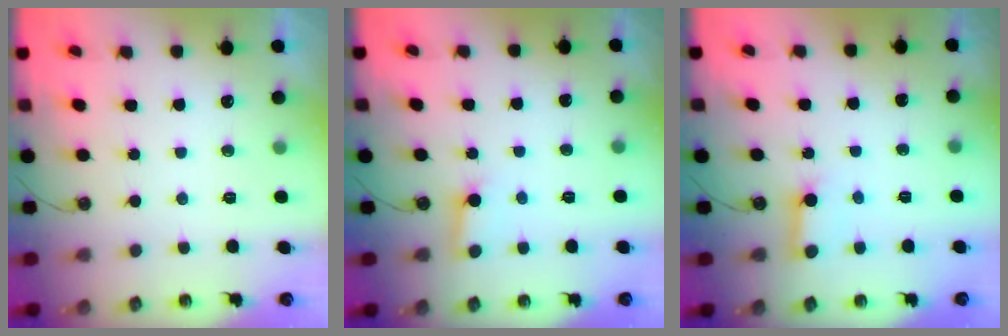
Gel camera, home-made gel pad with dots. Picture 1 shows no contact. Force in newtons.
{"total": 2.6, "press": 2.6, "slide": 0.4}
{"total": 5.4, "press": 5.4, "slide": 0.5}